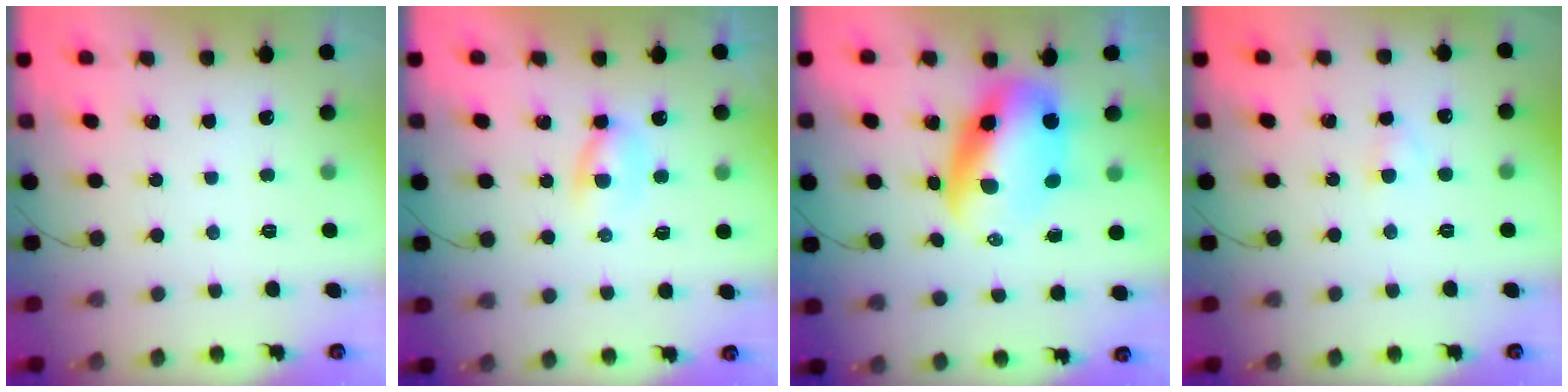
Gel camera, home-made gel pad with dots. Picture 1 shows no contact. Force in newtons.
{"total": 3.3, "press": 3.1, "slide": 1.2}
{"total": 9.3, "press": 9.0, "slide": 2.2}
{"total": 2.5, "press": 2.3, "slide": 1.1}